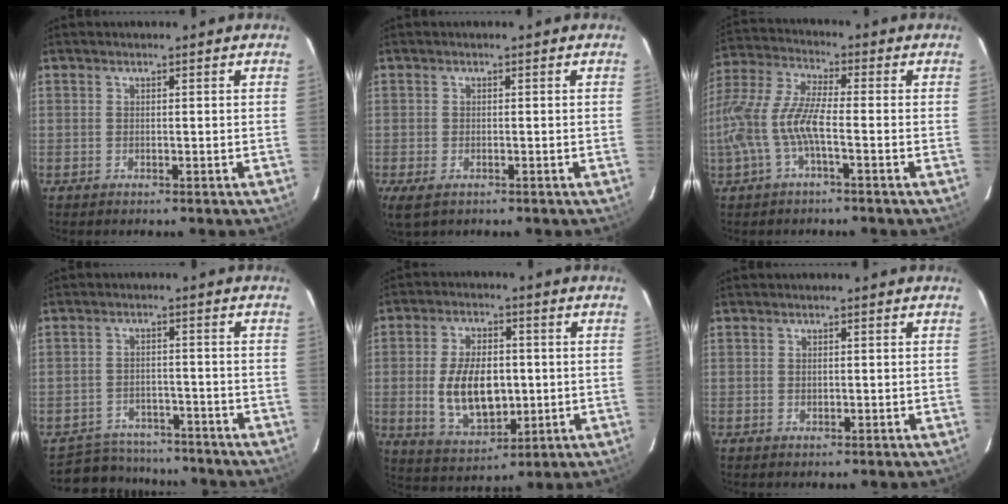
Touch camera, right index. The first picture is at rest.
{"total": 3.9, "force": [-2.2, 1.9, 2.6], "torque": [-0.052, -0.018, -0.036]}
{"total": 12.8, "force": [-3.5, 3.1, 11.8], "torque": [-0.254, -0.001, -0.071]}
{"total": 10.9, "force": [-9.6, 4.7, 2.0], "torque": [-0.059, 0.018, -0.130]}
{"total": 12.9, "force": [-0.8, 7.4, 10.6], "torque": [-0.206, -0.002, 0.004]}
{"total": 0.7, "force": [0.1, 0.5, 0.4], "torque": [-0.004, 0.000, 0.004]}